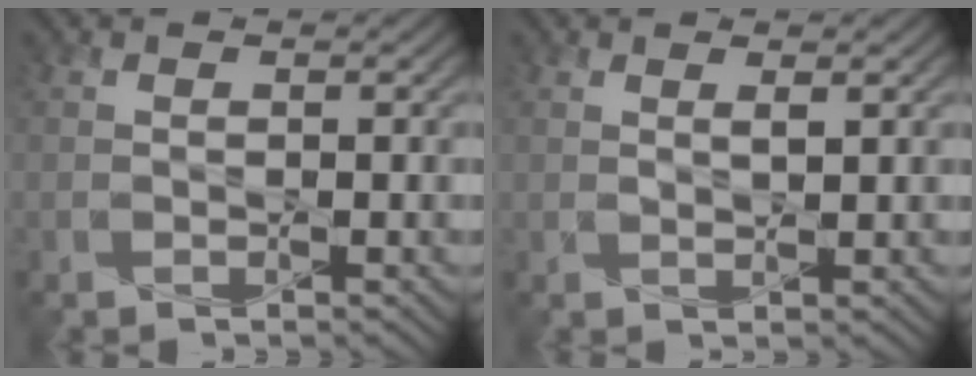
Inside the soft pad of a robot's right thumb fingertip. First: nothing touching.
{"total": 1.1, "force": [0.7, 0.2, 0.9], "torque": [-0.020, -0.001, 0.014]}